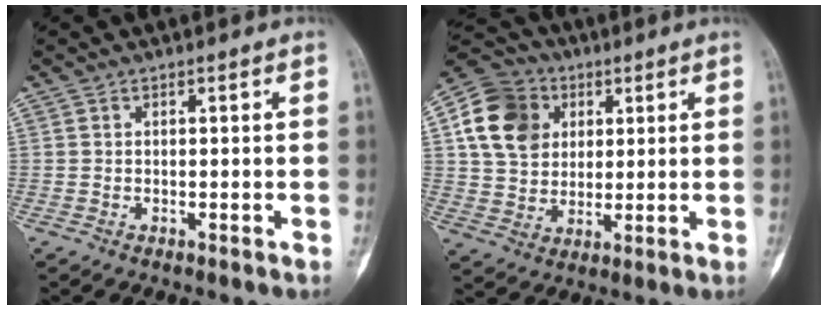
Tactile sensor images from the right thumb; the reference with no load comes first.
{"total": 14.3, "force": [4.2, 11.8, 6.9], "torque": [-0.109, 0.004, 0.072]}